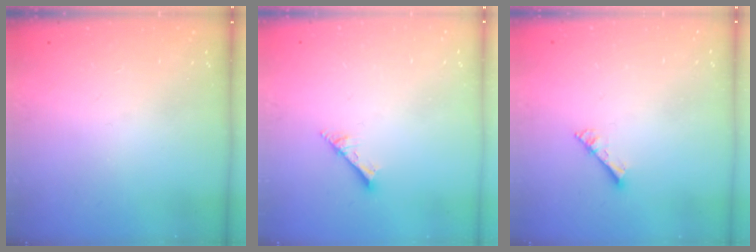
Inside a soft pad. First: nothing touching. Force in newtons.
{"total": 2.0, "press": 2.0, "slide": 0.1}
{"total": 3.5, "press": 3.4, "slide": 0.4}